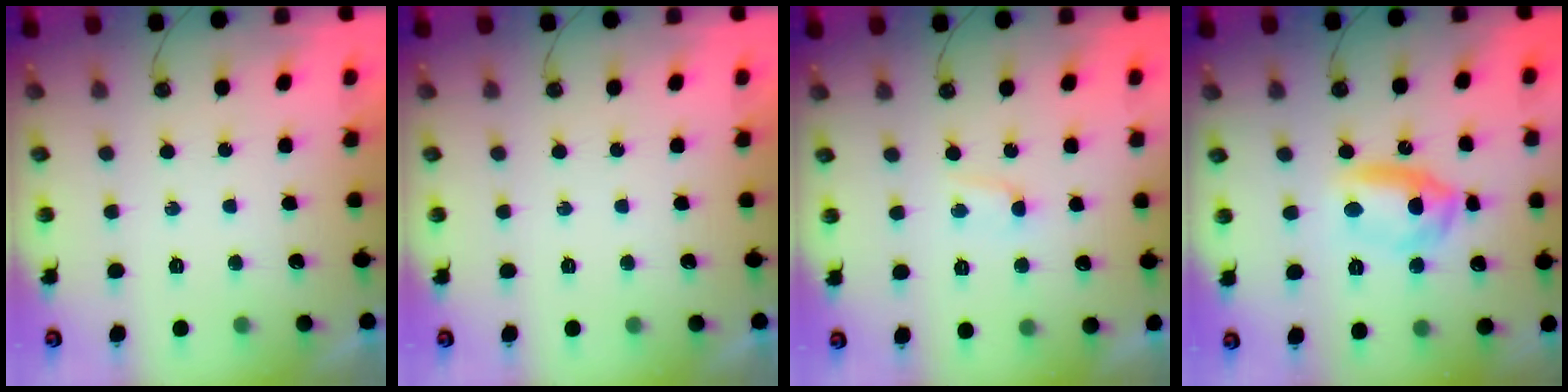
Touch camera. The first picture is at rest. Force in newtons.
{"total": 0.0}
{"total": 1.7, "press": 1.7, "slide": 0.3}
{"total": 12.7, "press": 10.3, "slide": 7.4}